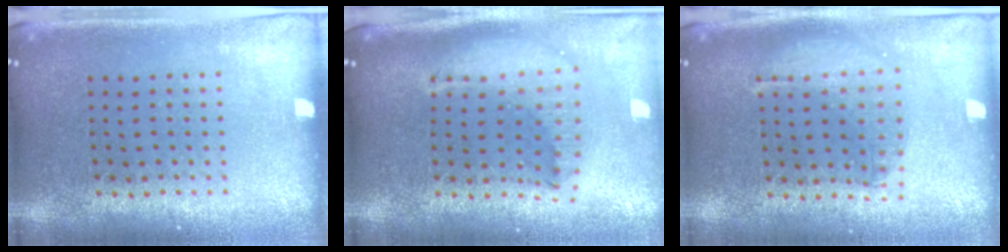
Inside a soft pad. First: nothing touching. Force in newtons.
{"total": 2.3, "press": 1.7, "slide": 1.5}
{"total": 1.4, "press": 1.3, "slide": 0.5}